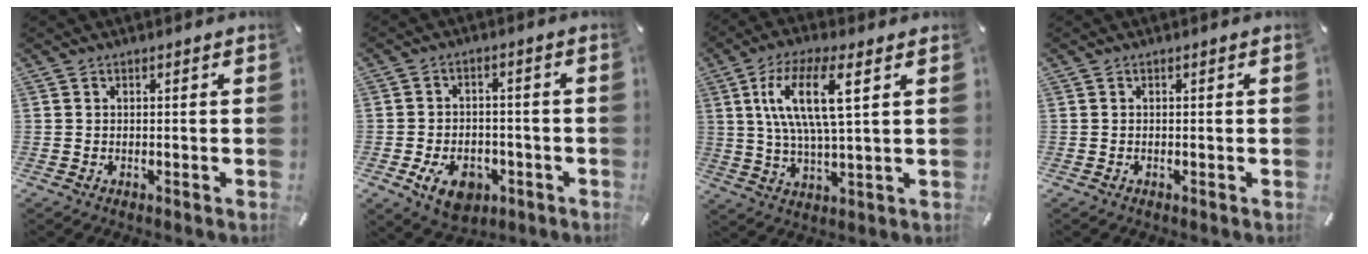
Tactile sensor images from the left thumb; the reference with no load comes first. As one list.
[{"total": 8.4, "force": [-3.7, 5.7, 5.0], "torque": [-0.082, 0.012, -0.067]}, {"total": 13.6, "force": [4.5, 4.0, 12.1], "torque": [-0.258, 0.004, 0.074]}, {"total": 0.0}]